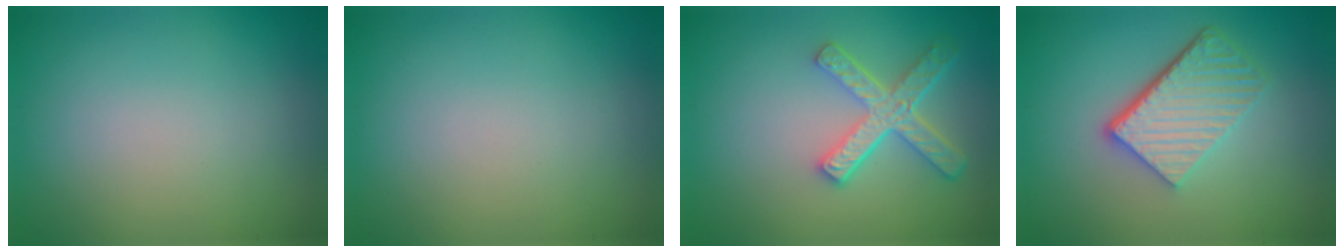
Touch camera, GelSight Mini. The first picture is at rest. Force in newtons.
{"total": 0.0}
{"total": 5.0, "press": 3.9, "slide": 3.1}
{"total": 5.6, "press": 3.8, "slide": 4.1}